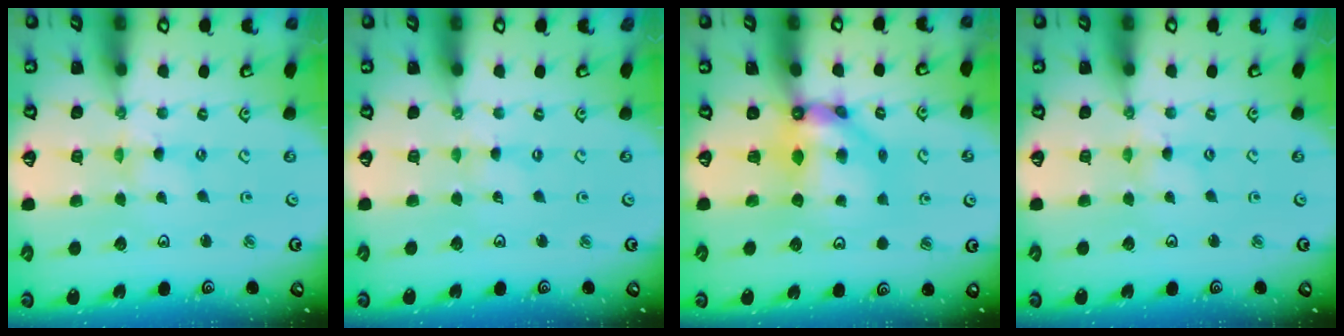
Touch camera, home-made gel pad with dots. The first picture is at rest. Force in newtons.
{"total": 0.0}
{"total": 7.3, "press": 7.2, "slide": 0.7}
{"total": 1.4, "press": 1.4, "slide": 0.2}